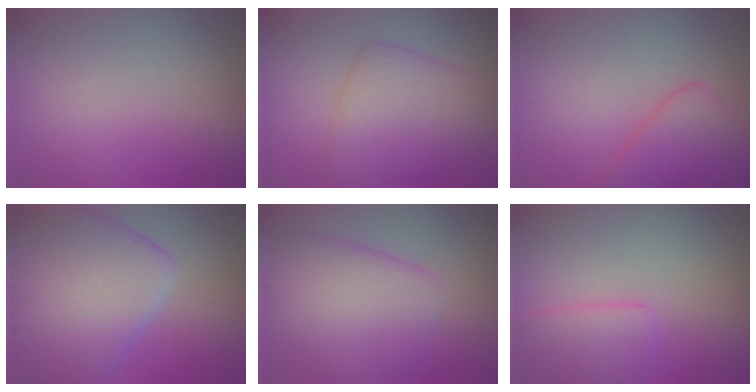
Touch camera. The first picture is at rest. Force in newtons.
{"total": 6.1, "press": 6.1, "slide": 0.2}
{"total": 3.9, "press": 3.9, "slide": 0.3}
{"total": 9.9, "press": 9.9, "slide": 0.5}
{"total": 7.0, "press": 7.0, "slide": 0.2}
{"total": 2.9, "press": 2.9, "slide": 0.1}